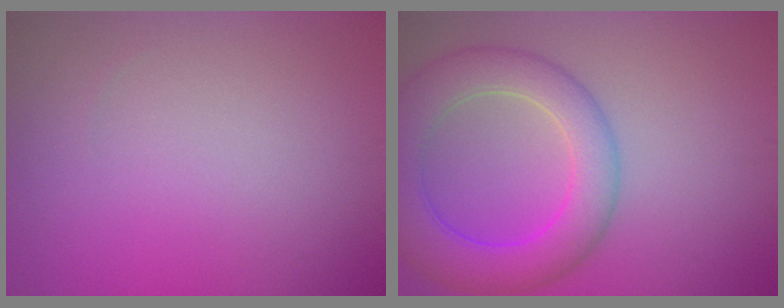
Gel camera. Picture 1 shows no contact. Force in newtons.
{"total": 7.0, "press": 7.0, "slide": 0.2}